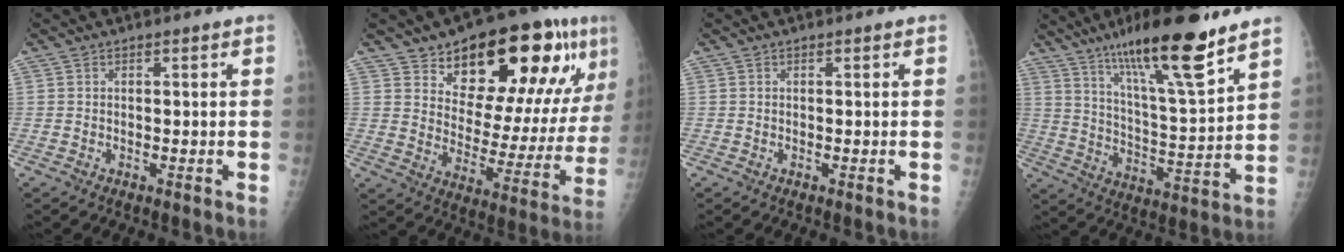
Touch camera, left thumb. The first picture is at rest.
{"total": 23.3, "force": [13.1, 9.3, 16.8], "torque": [-0.196, -0.047, 0.200]}
{"total": 0.0}
{"total": 19.3, "force": [13.1, 2.7, 14.0], "torque": [-0.215, -0.067, 0.222]}